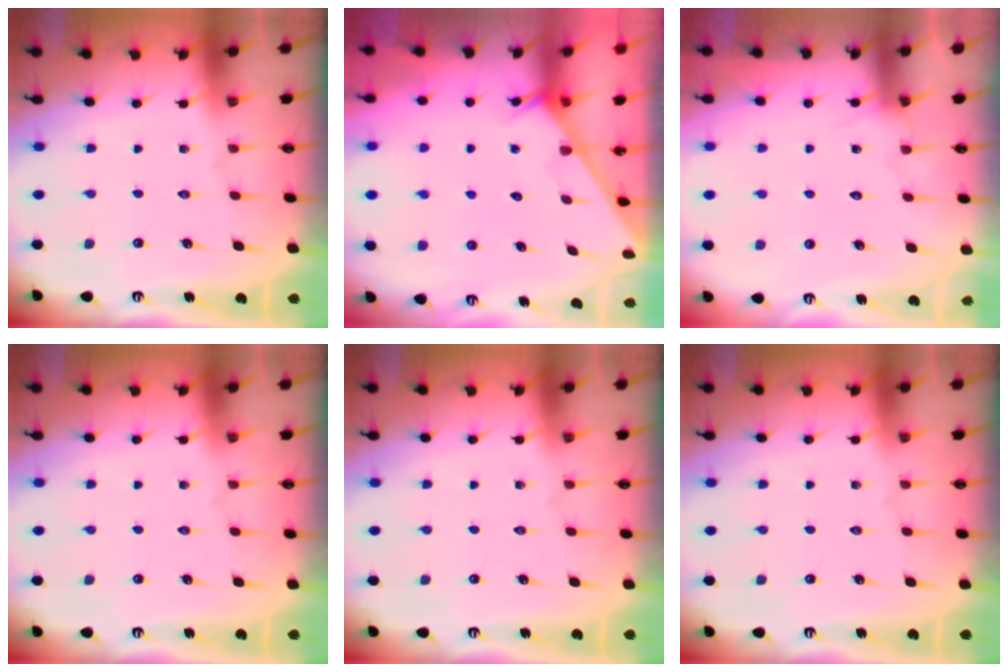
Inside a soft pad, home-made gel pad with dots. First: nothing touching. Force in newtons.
{"total": 2.4, "press": 2.4, "slide": 0.1}
{"total": 4.7, "press": 4.7, "slide": 0.4}
{"total": 0.0}
{"total": 0.0}
{"total": 0.0}